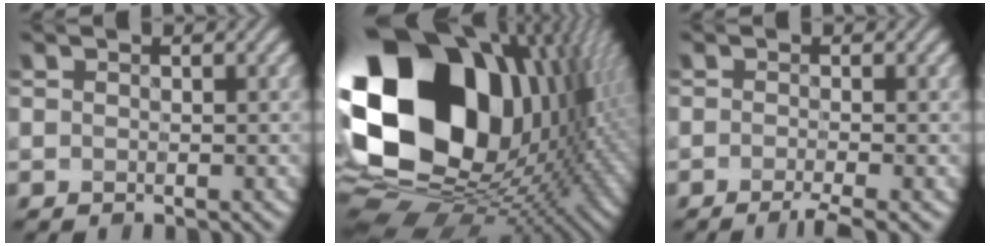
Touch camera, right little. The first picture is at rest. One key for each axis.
{"total": 21.8, "fx": 4.1, "fy": 15.4, "fz": 14.9, "tx": -0.313, "ty": -0.021, "tz": 0.100}
{"total": 3.1, "fx": -2.1, "fy": 0.2, "fz": 2.4, "tx": -0.040, "ty": -0.005, "tz": -0.032}